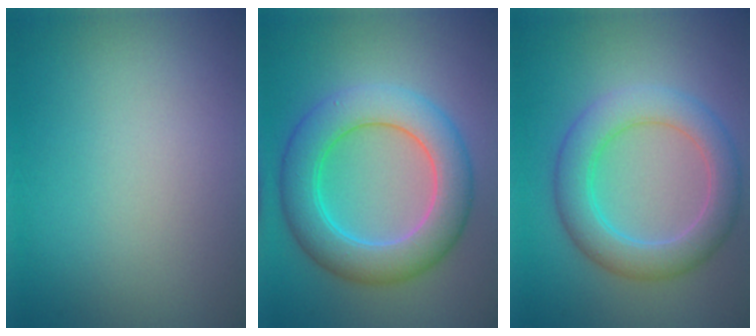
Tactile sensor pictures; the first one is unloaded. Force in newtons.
{"total": 7.0, "press": 7.0, "slide": 0.3}
{"total": 5.2, "press": 5.2, "slide": 0.4}